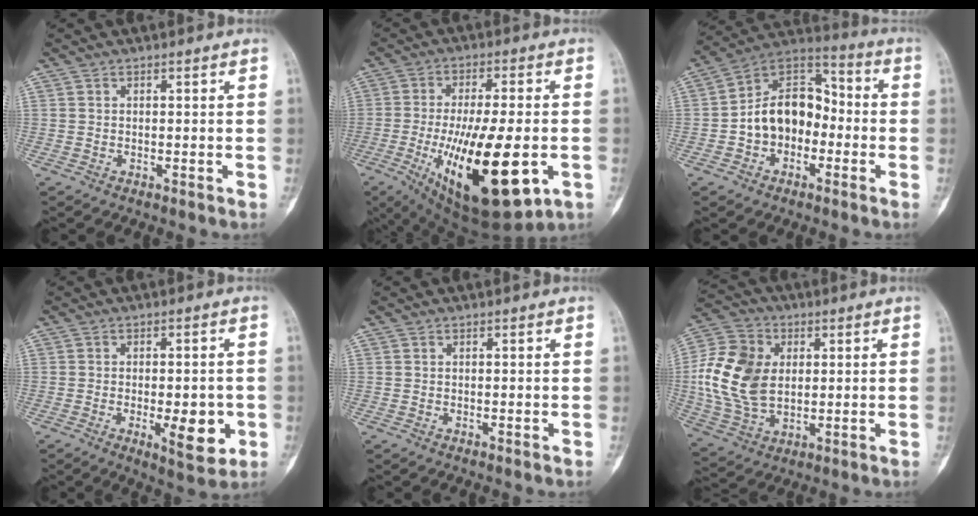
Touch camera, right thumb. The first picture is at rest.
{"total": 23.2, "force": [-6.0, 8.3, 20.8], "torque": [-0.351, -0.018, -0.073]}
{"total": 13.9, "force": [-2.4, 10.2, 9.1], "torque": [-0.116, 0.051, -0.053]}
{"total": 8.5, "force": [-2.1, 3.4, 7.5], "torque": [-0.094, -0.006, -0.023]}
{"total": 0.0}
{"total": 16.2, "force": [1.5, 11.4, 11.4], "torque": [-0.215, 0.002, 0.031]}